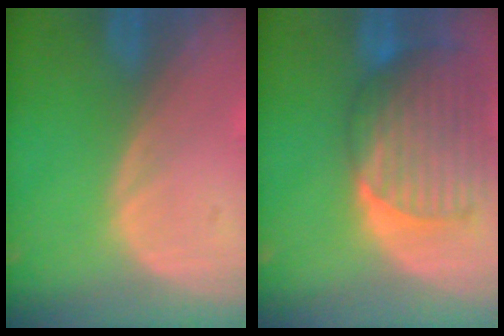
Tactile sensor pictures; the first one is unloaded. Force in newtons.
{"total": 10.1, "press": 8.7, "slide": 5.2}